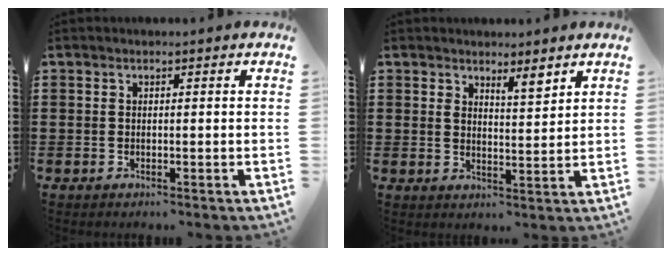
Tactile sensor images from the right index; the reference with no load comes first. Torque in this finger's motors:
{"motor_torque": [0.00, 0.24, 0.20, 0.01]}